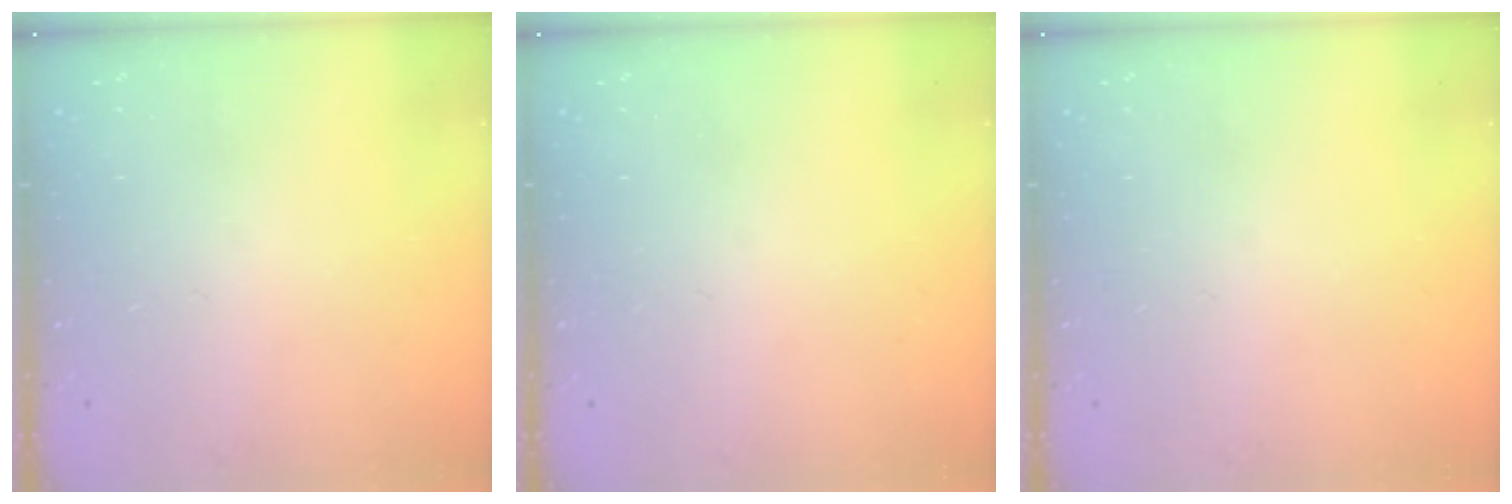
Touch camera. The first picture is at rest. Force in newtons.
{"total": 0.0}
{"total": 0.0}